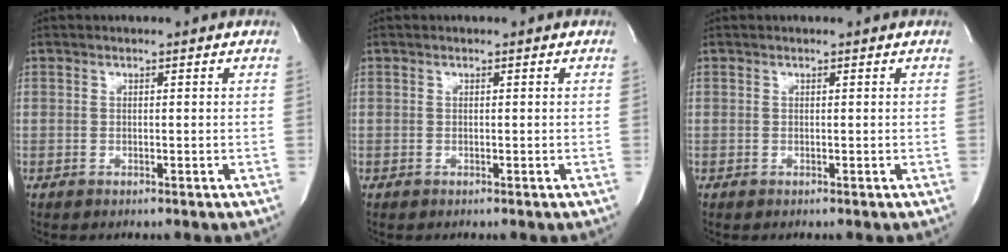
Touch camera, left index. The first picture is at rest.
{"total": 0.0}
{"total": 0.5, "force": [0.5, -0.1, 0.2], "torque": [-0.003, 0.001, 0.009]}